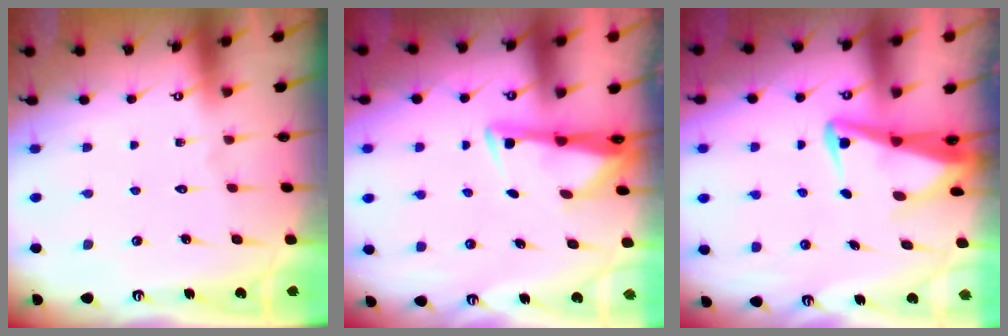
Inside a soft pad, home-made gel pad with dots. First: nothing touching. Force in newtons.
{"total": 3.4, "press": 3.2, "slide": 0.9}
{"total": 4.9, "press": 4.8, "slide": 1.1}